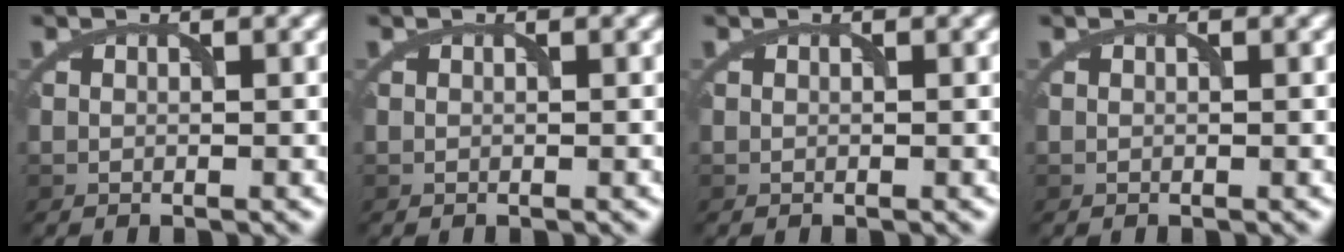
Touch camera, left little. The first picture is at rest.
{"total": 0.0}
{"total": 0.0}
{"total": 0.0}